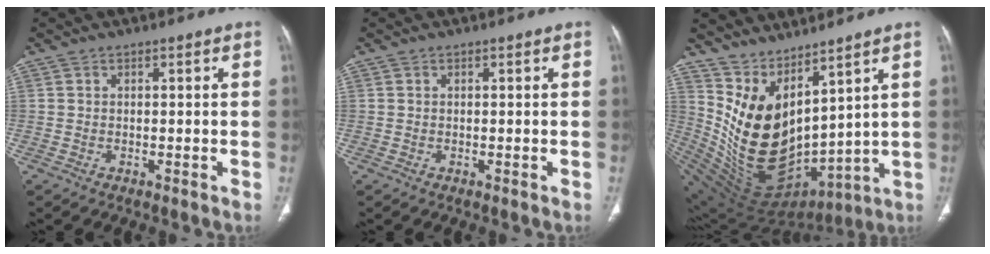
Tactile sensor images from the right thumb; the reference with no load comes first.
{"total": 0.0}
{"total": 15.4, "force": [8.8, 6.9, 10.6], "torque": [-0.144, -0.082, 0.200]}